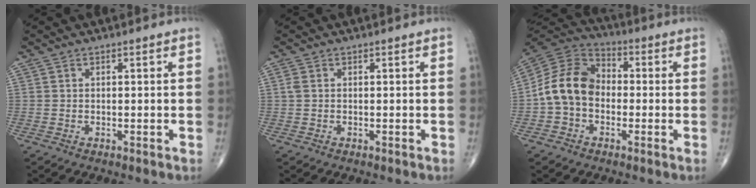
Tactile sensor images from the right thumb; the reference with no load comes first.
{"total": 0.9, "force": [0.2, 0.5, 0.7], "torque": [-0.021, 0.006, 0.006]}
{"total": 11.9, "force": [-1.6, 9.0, 7.7], "torque": [-0.134, 0.038, -0.045]}